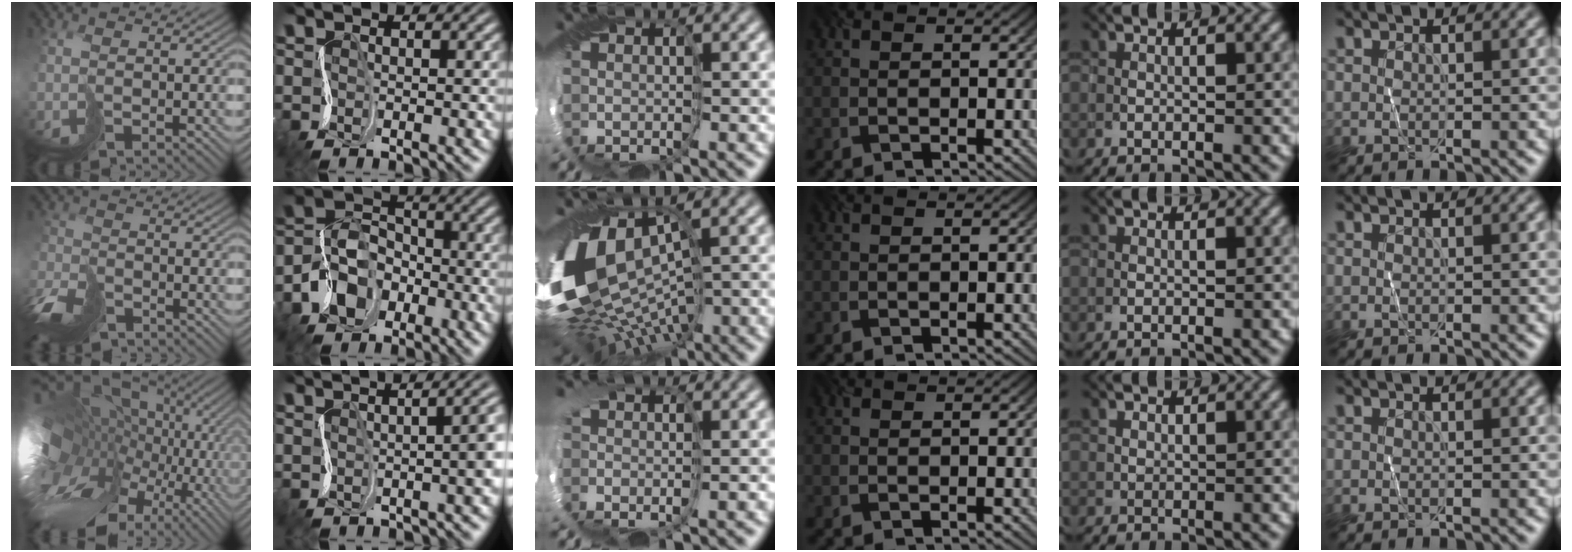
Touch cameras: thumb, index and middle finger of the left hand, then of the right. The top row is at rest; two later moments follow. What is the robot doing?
{"motion": "cut", "object": "receipt paper"}